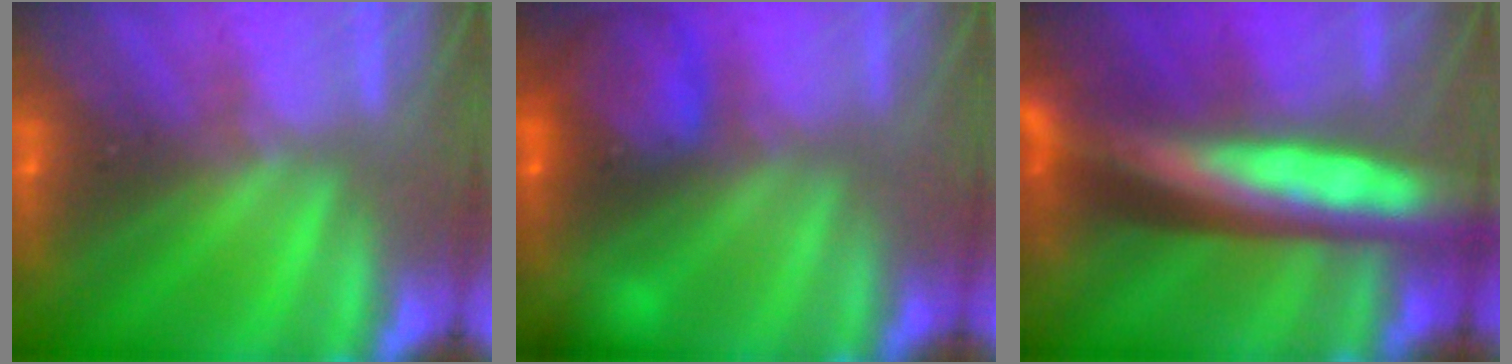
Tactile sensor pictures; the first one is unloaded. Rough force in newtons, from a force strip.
{"total": 9.6}
{"total": 7.3}